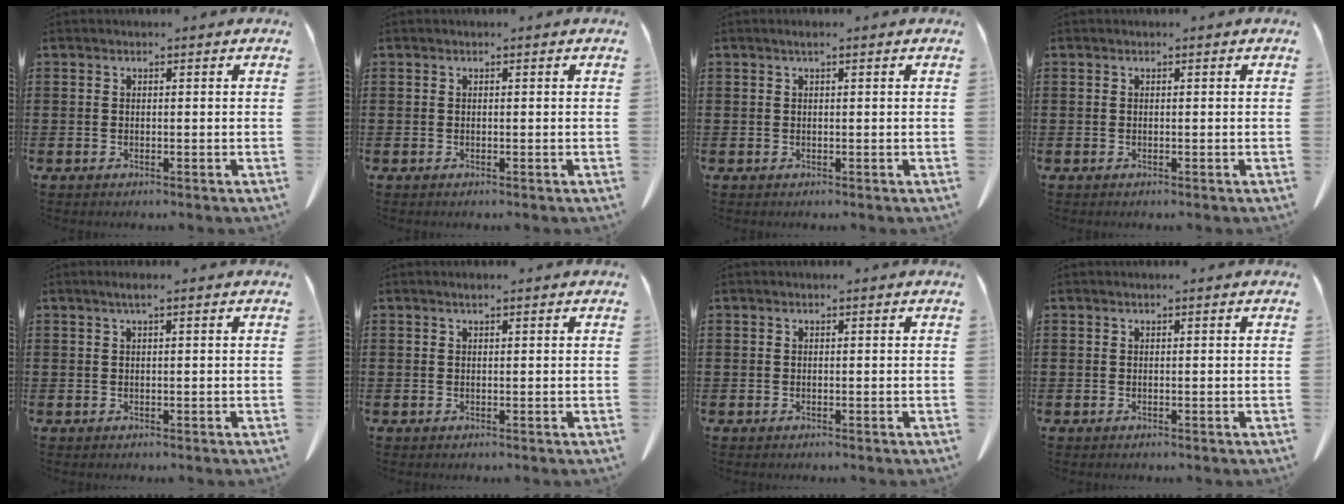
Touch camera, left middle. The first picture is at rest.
{"total": 0.0}
{"total": 0.8, "force": [0.3, 0.0, 0.8], "torque": [-0.014, 0.002, 0.004]}
{"total": 0.0}
{"total": 1.2, "force": [0.4, 0.0, 1.1], "torque": [-0.022, 0.001, 0.006]}
{"total": 0.5, "force": [0.3, 0.0, 0.4], "torque": [-0.008, 0.002, 0.005]}
{"total": 0.0}
{"total": 0.0}